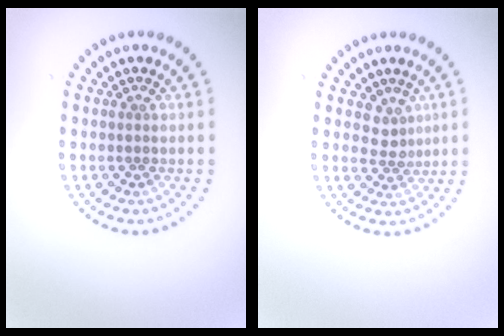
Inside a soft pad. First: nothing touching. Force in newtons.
{"total": 1.8, "press": 1.3, "slide": 1.3}